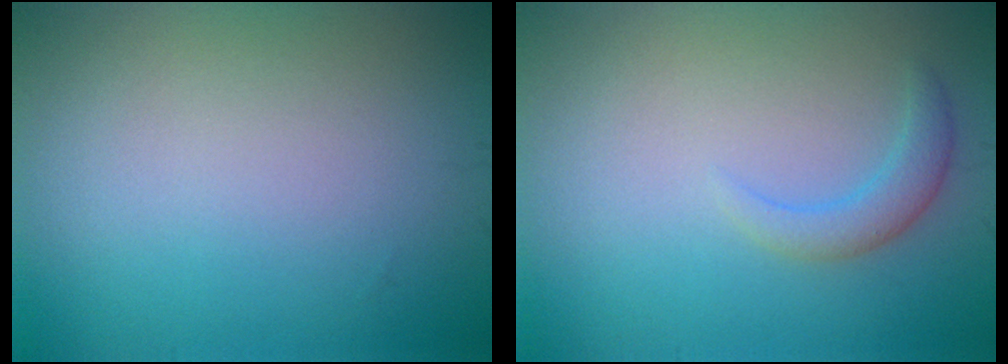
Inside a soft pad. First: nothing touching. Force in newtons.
{"total": 1.9, "press": 1.9, "slide": 0.1}